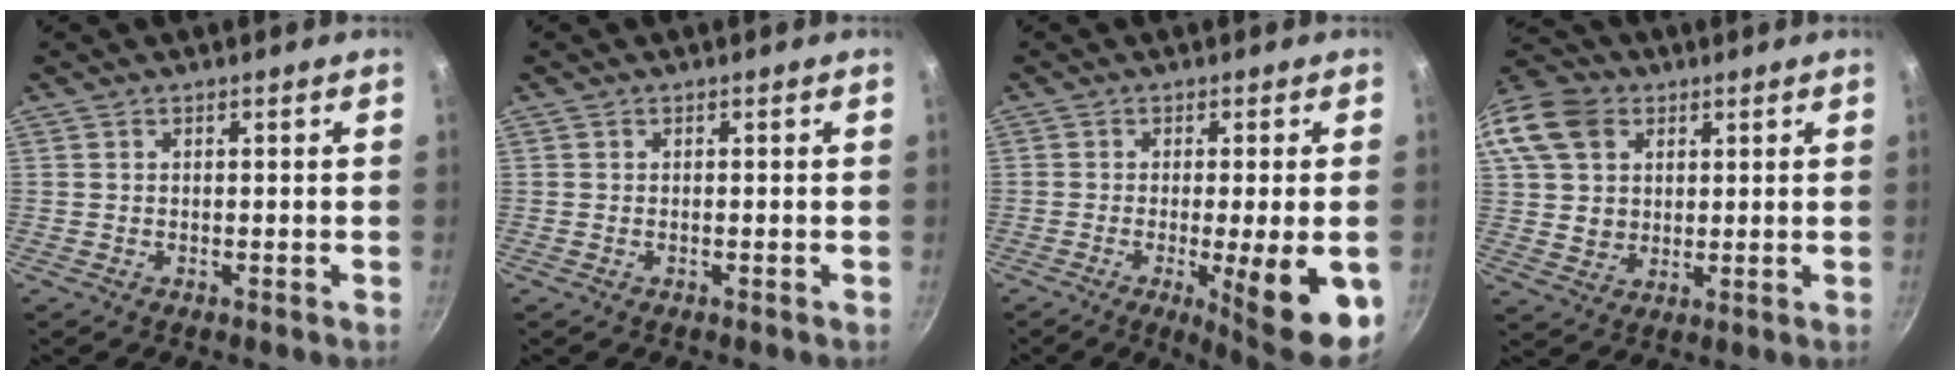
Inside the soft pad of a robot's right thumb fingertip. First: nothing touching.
{"total": 0.0}
{"total": 13.3, "force": [-3.6, 2.3, 12.5], "torque": [-0.160, -0.004, -0.043]}
{"total": 15.4, "force": [5.2, 12.4, 7.7], "torque": [-0.146, 0.009, 0.091]}